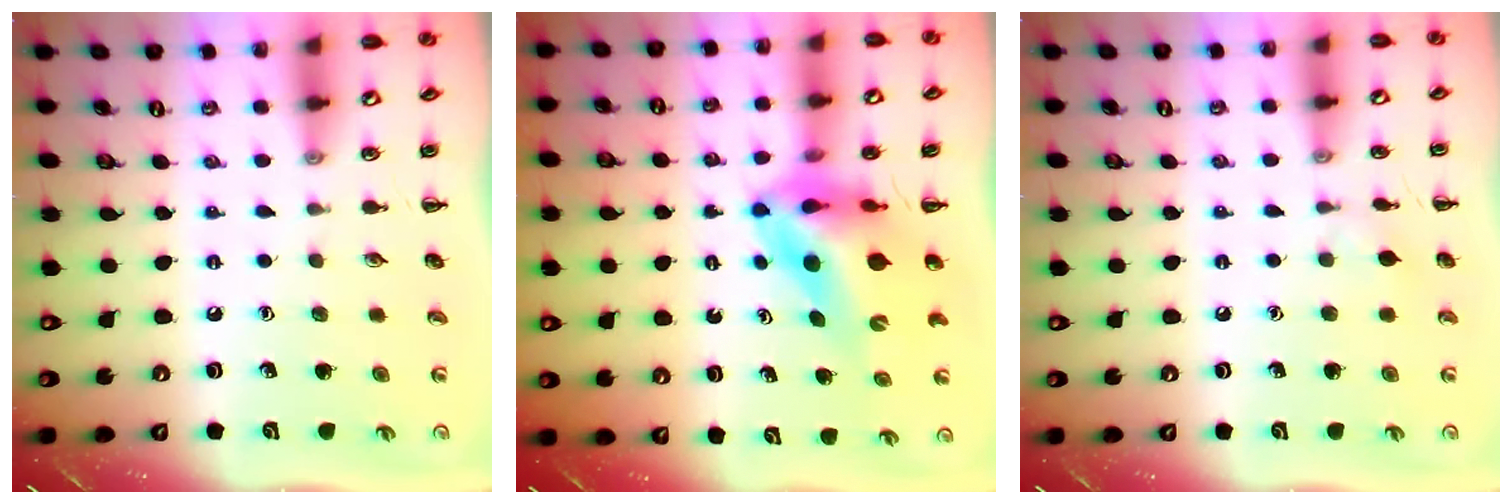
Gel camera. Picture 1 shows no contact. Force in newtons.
{"total": 11.4, "press": 10.9, "slide": 3.5}
{"total": 5.0, "press": 4.7, "slide": 1.6}